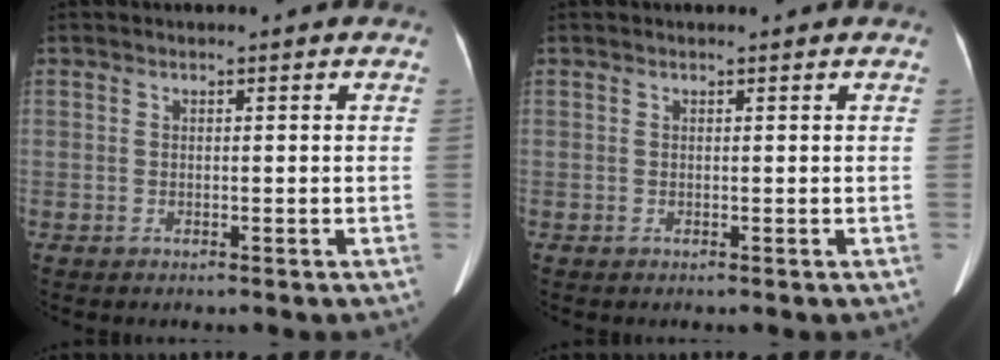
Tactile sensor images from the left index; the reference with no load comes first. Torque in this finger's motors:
{"motor_torque": [-0.09, -0.05, 0.05, -0.01]}